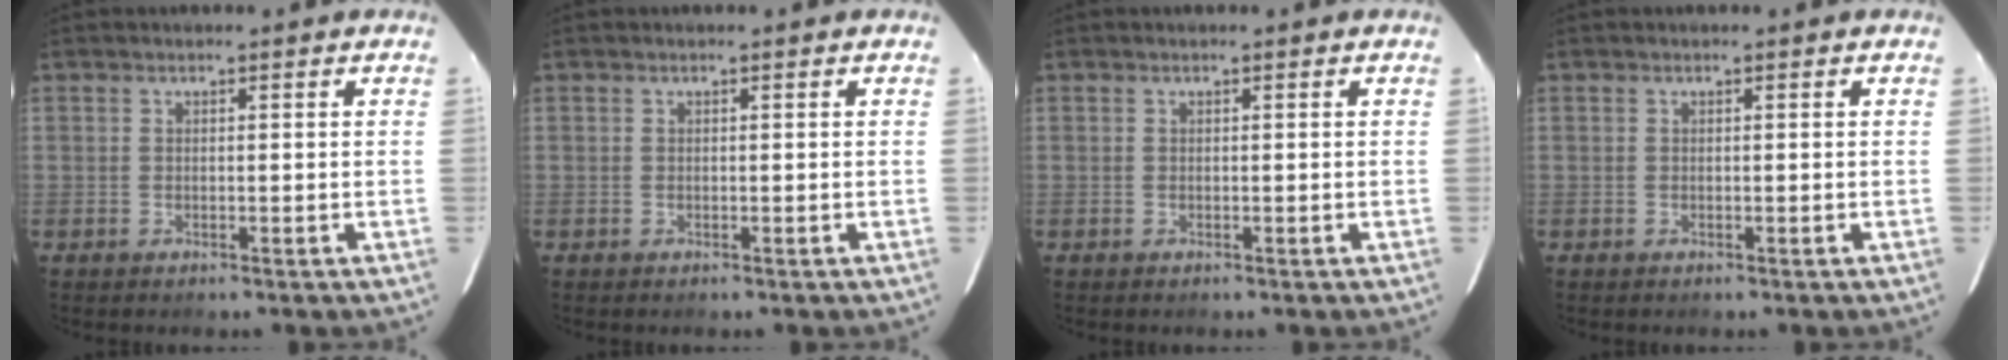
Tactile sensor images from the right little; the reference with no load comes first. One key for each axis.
{"total": 0.0}
{"total": 0.0}
{"total": 0.0}